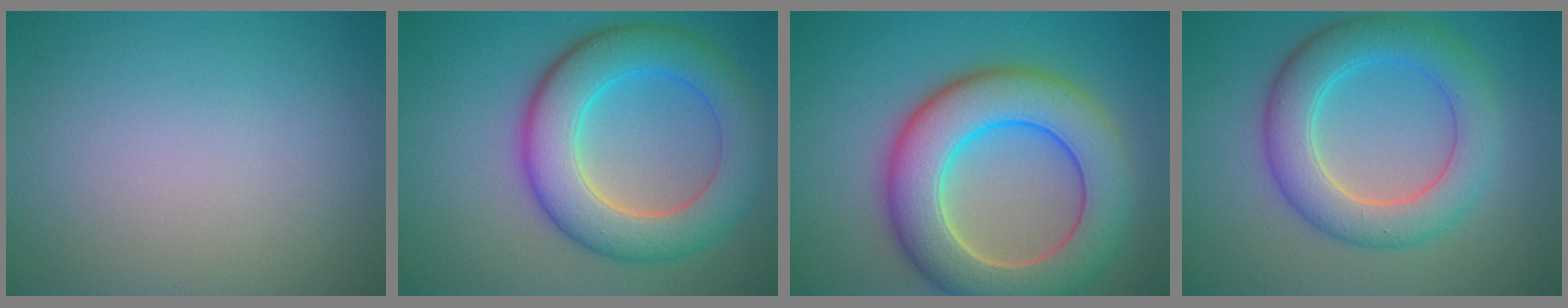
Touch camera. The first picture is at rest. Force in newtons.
{"total": 8.3, "press": 8.3, "slide": 0.1}
{"total": 10.3, "press": 10.3, "slide": 0.9}
{"total": 6.3, "press": 6.3, "slide": 0.2}